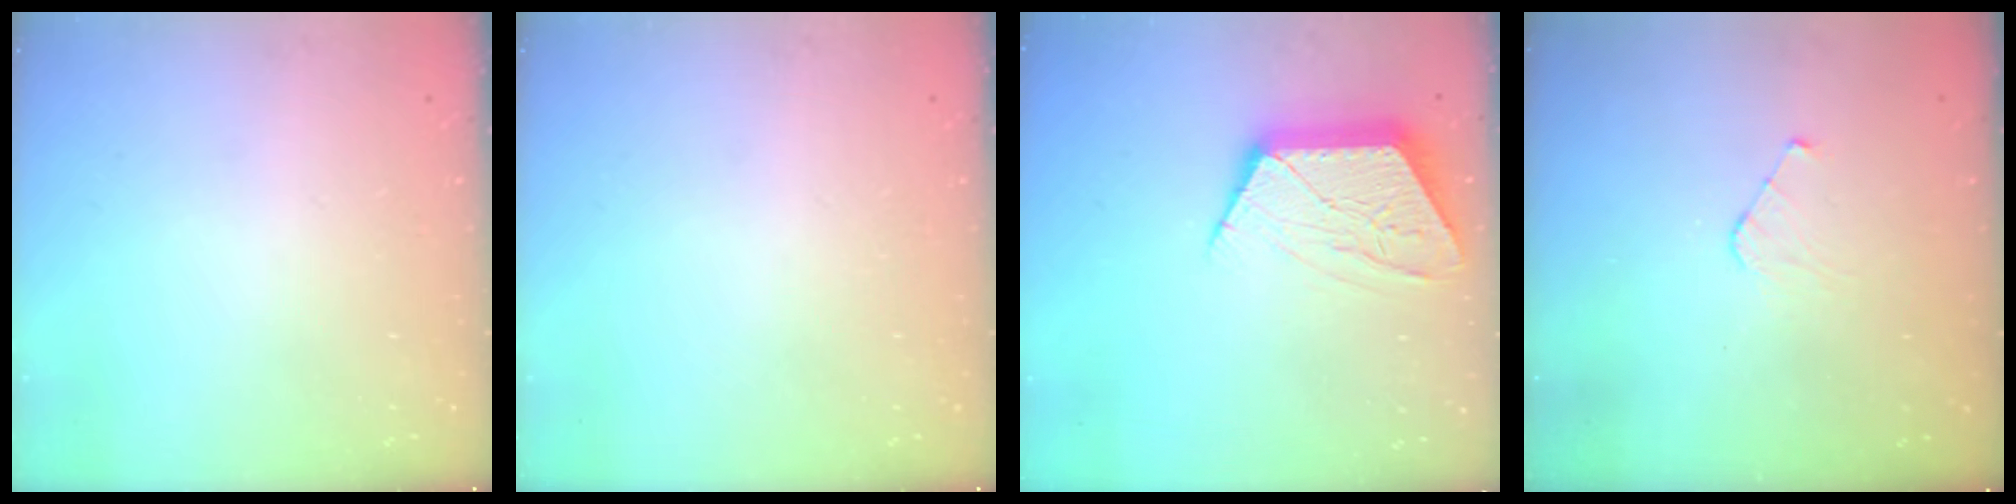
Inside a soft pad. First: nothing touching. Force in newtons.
{"total": 0.0}
{"total": 11.7, "press": 11.7, "slide": 0.5}
{"total": 4.0, "press": 4.0, "slide": 0.3}